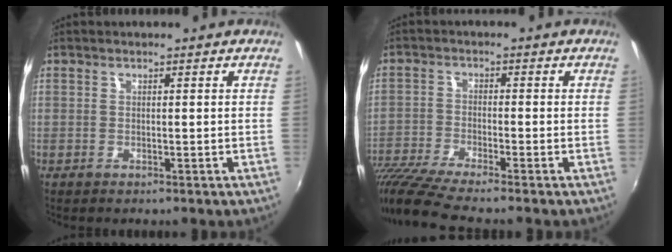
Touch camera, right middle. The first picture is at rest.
{"total": 10.4, "force": [-8.9, 0.2, 5.4], "torque": [-0.128, -0.035, -0.168]}